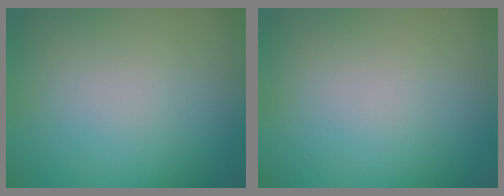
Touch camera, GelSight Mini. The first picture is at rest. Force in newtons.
{"total": 0.0}